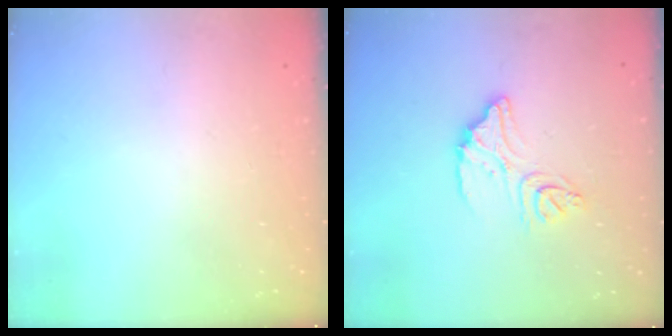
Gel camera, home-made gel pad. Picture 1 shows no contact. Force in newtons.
{"total": 12.9, "press": 12.9, "slide": 1.0}